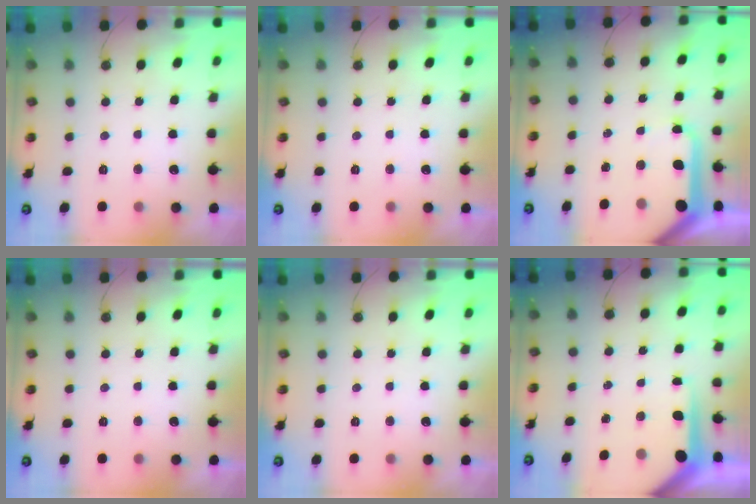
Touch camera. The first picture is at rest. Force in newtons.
{"total": 0.0}
{"total": 13.0, "press": 12.9, "slide": 1.7}
{"total": 0.0}
{"total": 0.0}
{"total": 7.4, "press": 7.4, "slide": 0.7}